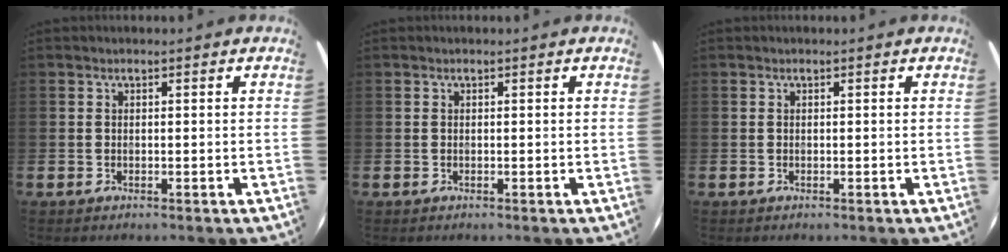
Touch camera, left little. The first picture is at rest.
{"total": 0.0}
{"total": 0.0}